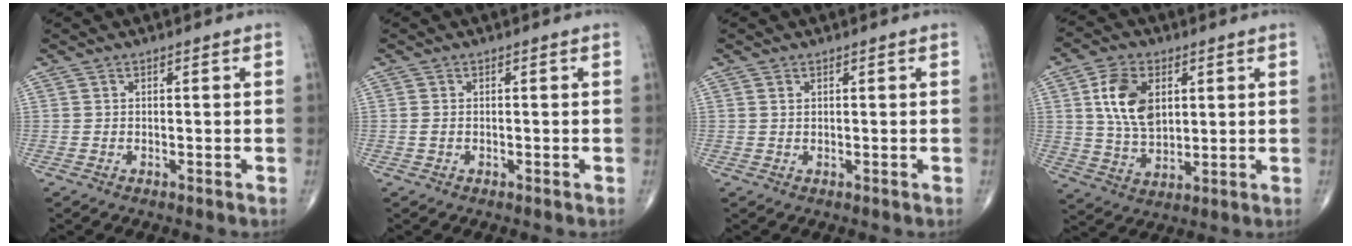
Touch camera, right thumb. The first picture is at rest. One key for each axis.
{"total": 0.8, "fx": -0.1, "fy": 0.5, "fz": 0.6, "tx": -0.019, "ty": 0.002, "tz": -0.002}
{"total": 0.6, "fx": 0.3, "fy": 0.4, "fz": 0.4, "tx": -0.008, "ty": 0.002, "tz": 0.007}
{"total": 11.2, "fx": 2.9, "fy": 7.0, "fz": 8.2, "tx": -0.140, "ty": -0.011, "tz": 0.058}